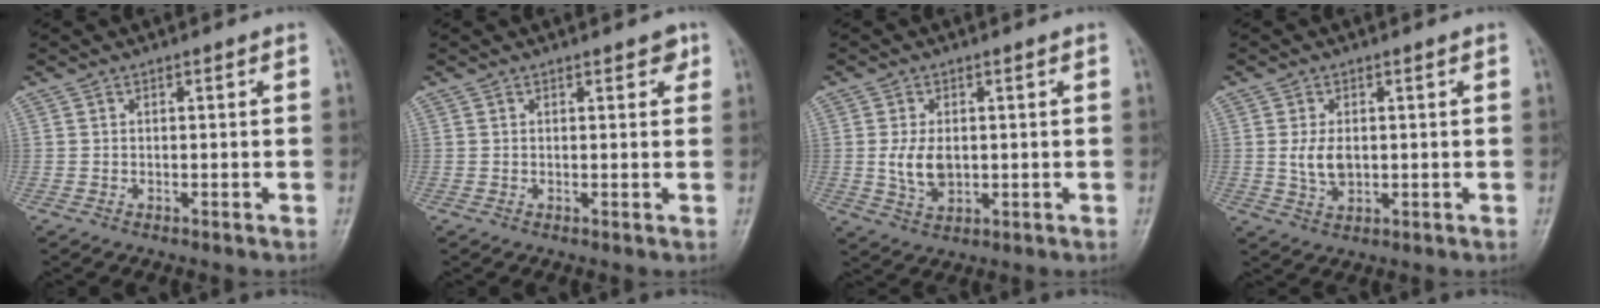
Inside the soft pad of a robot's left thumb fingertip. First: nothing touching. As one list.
[{"total": 2.1, "force": [1.3, 1.1, 1.3], "torque": [-0.003, -0.003, 0.011]}, {"total": 5.5, "force": [0.2, 3.4, 4.3], "torque": [-0.081, -0.007, 0.011]}, {"total": 4.5, "force": [0.4, 2.6, 3.6], "torque": [-0.066, -0.007, 0.013]}]